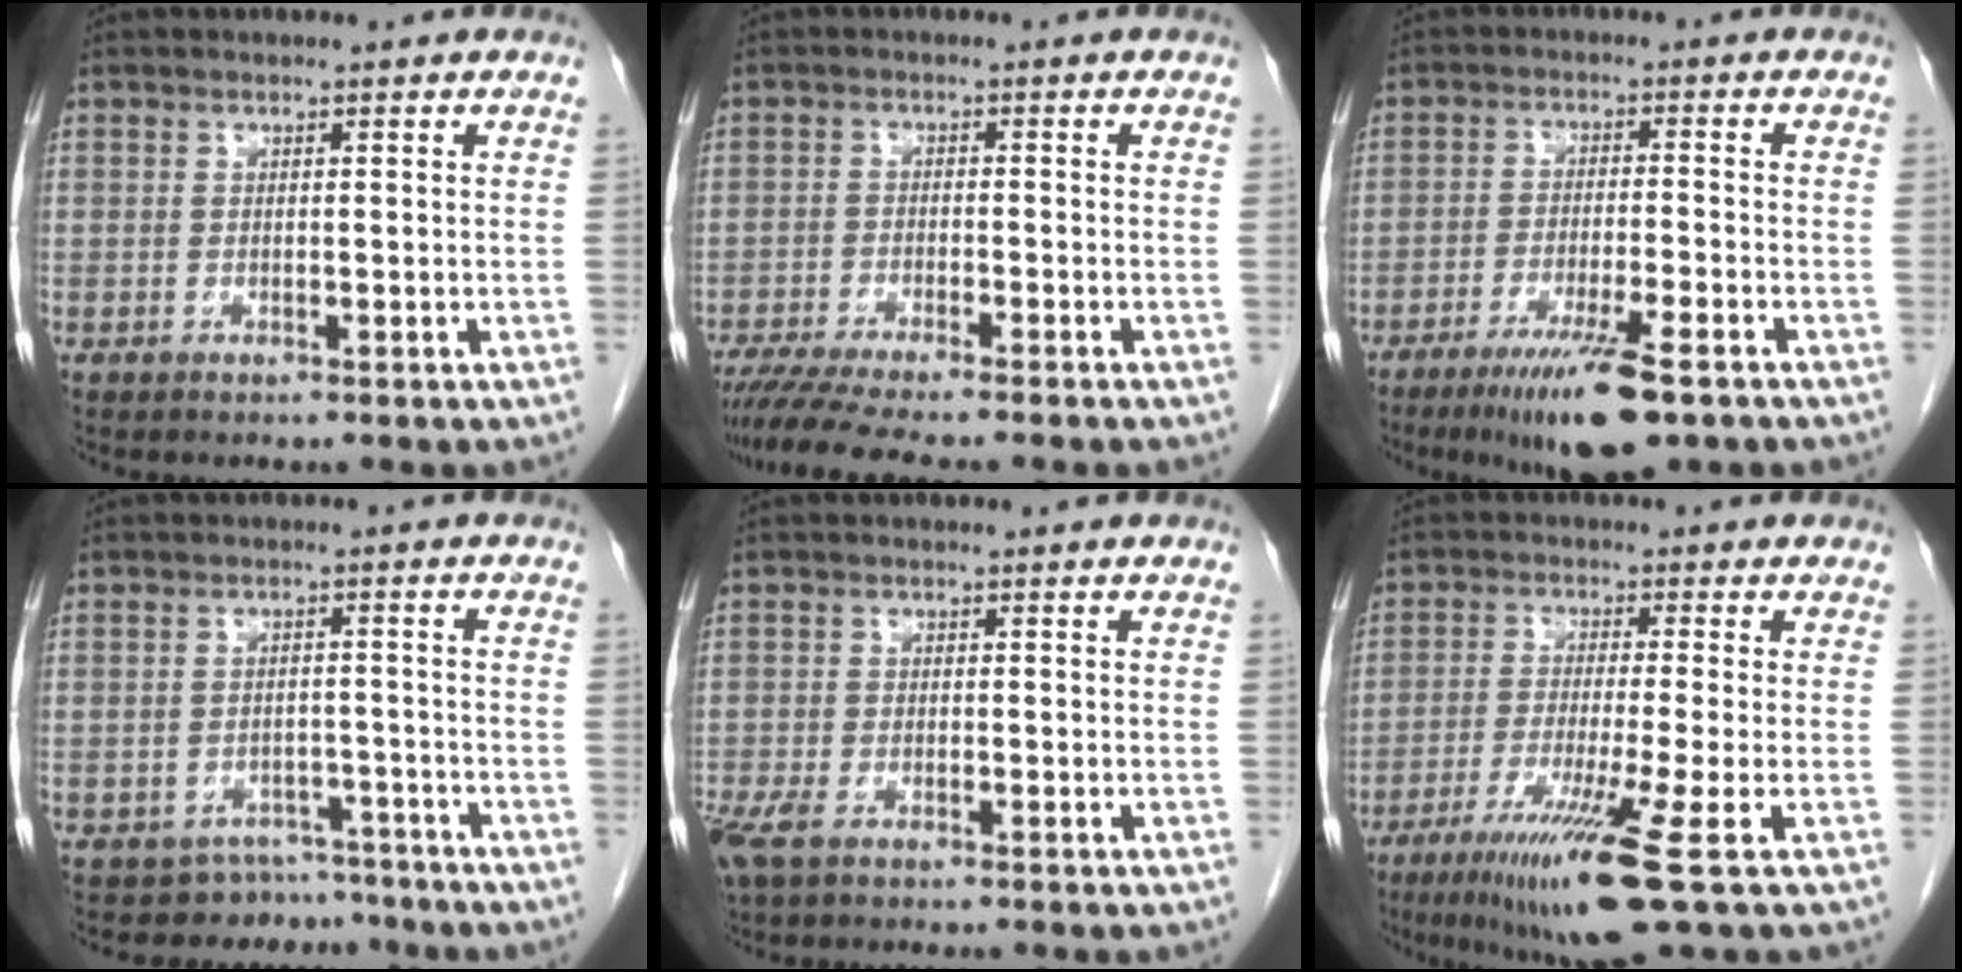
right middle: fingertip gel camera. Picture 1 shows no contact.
{"total": 9.7, "force": [-8.3, -0.2, 4.9], "torque": [-0.067, -0.022, -0.129]}
{"total": 10.1, "force": [-6.5, 1.0, 7.6], "torque": [-0.133, -0.025, -0.104]}
{"total": 5.6, "force": [-5.0, 2.2, -1.4], "torque": [0.021, 0.024, -0.066]}
{"total": 4.3, "force": [-3.0, 1.5, 2.7], "torque": [-0.063, -0.012, -0.051]}
{"total": 11.5, "force": [-6.2, -1.3, 9.6], "torque": [-0.176, -0.040, -0.107]}